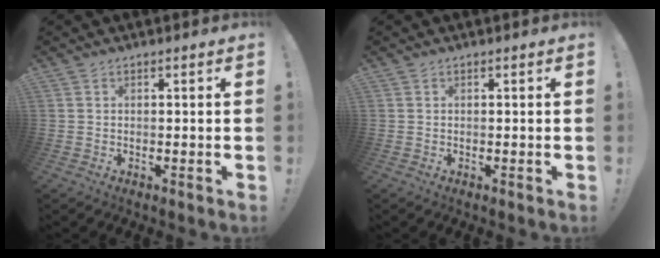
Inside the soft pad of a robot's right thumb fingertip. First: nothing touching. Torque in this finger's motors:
{"motor_torque": [-0.03, 0.03, -0.01, 0.01, 0.02]}